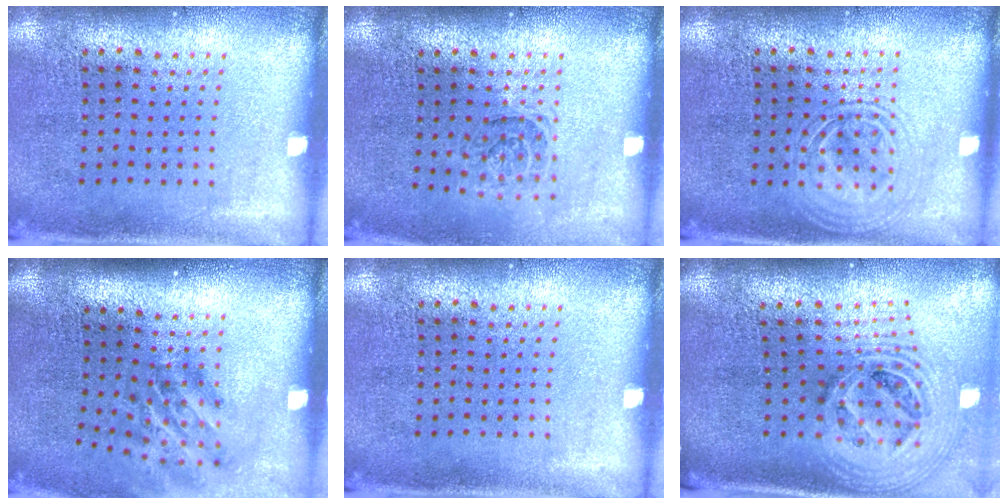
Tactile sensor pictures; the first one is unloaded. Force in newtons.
{"total": 1.1, "press": 1.1, "slide": 0.4}
{"total": 2.4, "press": 2.4, "slide": 0.3}
{"total": 1.9, "press": 1.2, "slide": 1.5}
{"total": 0.0}
{"total": 2.7, "press": 1.9, "slide": 1.9}